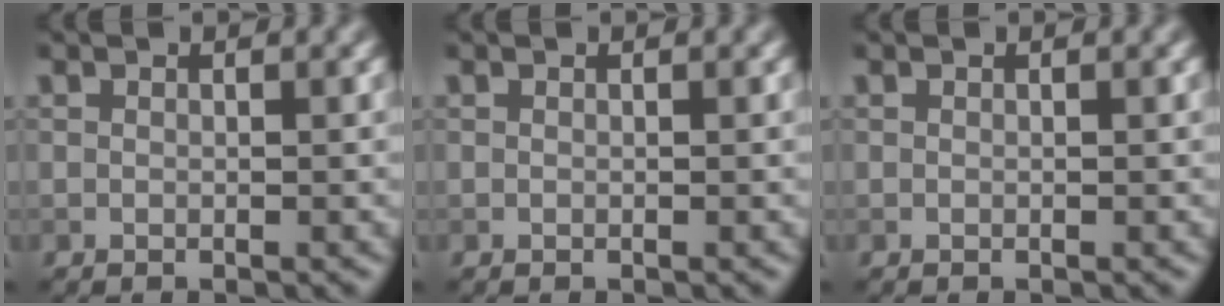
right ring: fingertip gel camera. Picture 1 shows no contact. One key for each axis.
{"total": 0.0}
{"total": 0.0}